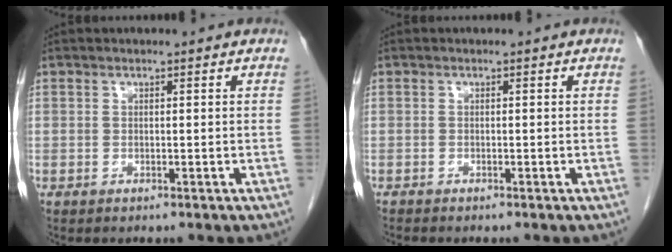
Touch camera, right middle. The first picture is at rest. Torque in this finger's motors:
{"motor_torque": [0.91, -0.84, 0.02, -0.01]}